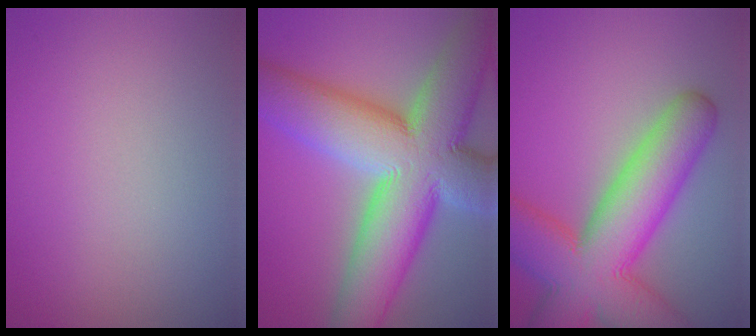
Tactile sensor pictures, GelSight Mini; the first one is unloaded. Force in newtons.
{"total": 16.2, "press": 16.1, "slide": 1.4}
{"total": 12.1, "press": 12.1, "slide": 0.4}